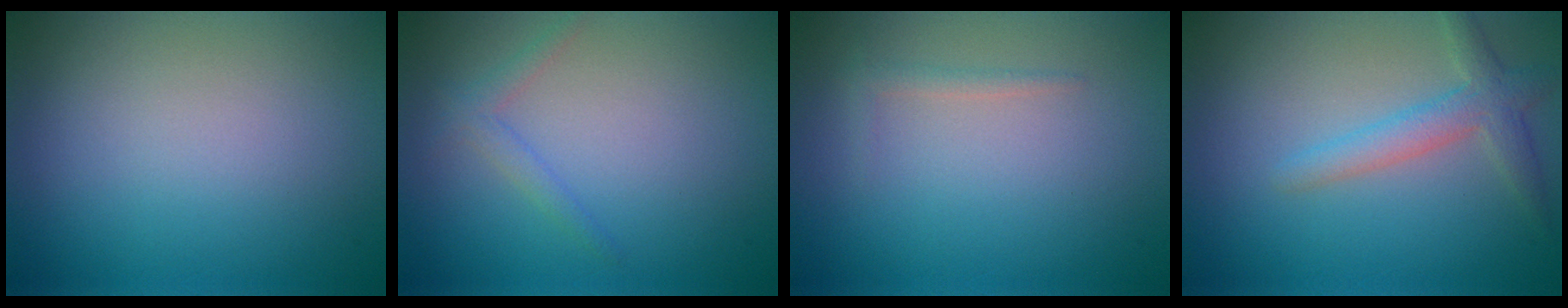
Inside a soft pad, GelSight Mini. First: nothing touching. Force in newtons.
{"total": 1.3, "press": 1.3, "slide": 0.1}
{"total": 0.8, "press": 0.8, "slide": 0.0}
{"total": 2.7, "press": 2.7, "slide": 0.3}